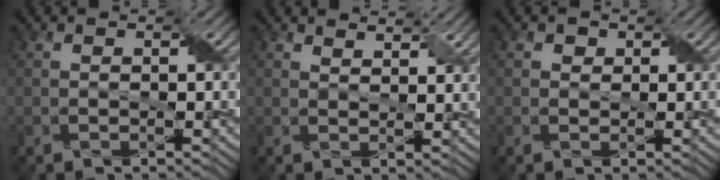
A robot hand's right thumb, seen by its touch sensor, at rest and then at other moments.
{"total": 2.8, "force": [2.4, 0.6, 1.3], "torque": [-0.023, -0.003, 0.042]}
{"total": 1.1, "force": [0.5, 0.9, 0.2], "torque": [-0.005, 0.001, 0.005]}